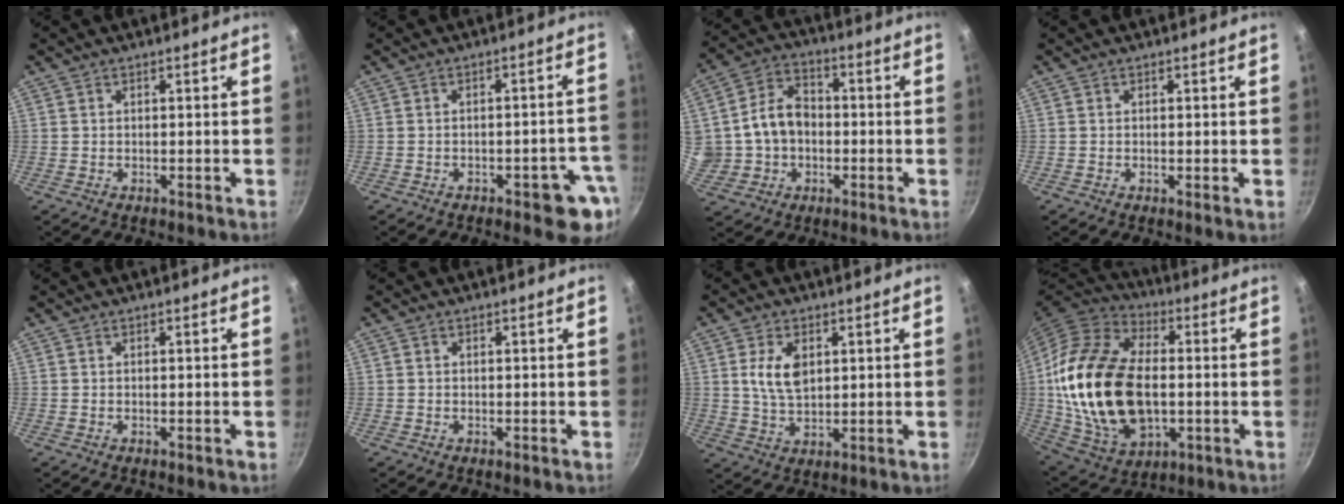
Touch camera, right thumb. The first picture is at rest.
{"total": 7.4, "force": [-3.3, 3.1, 5.9], "torque": [-0.039, 0.027, -0.034]}
{"total": 12.0, "force": [-0.5, 9.9, 6.8], "torque": [-0.099, 0.028, -0.007]}
{"total": 0.7, "force": [0.0, 0.1, 0.7], "torque": [-0.011, -0.003, -0.002]}
{"total": 0.0}
{"total": 0.0}
{"total": 7.3, "force": [1.9, 4.4, 5.5], "torque": [-0.094, -0.012, 0.037]}
{"total": 26.4, "force": [-0.3, 16.5, 20.7], "torque": [-0.389, 0.011, 0.001]}